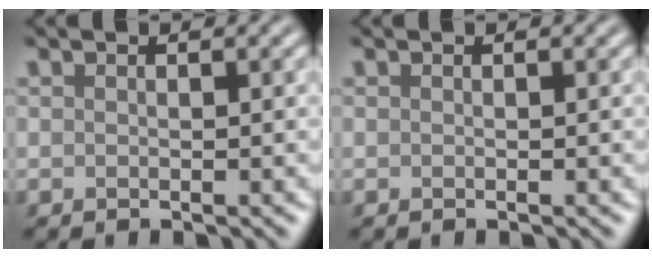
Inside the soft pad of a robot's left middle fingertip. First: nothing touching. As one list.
[{"total": 0.0}]